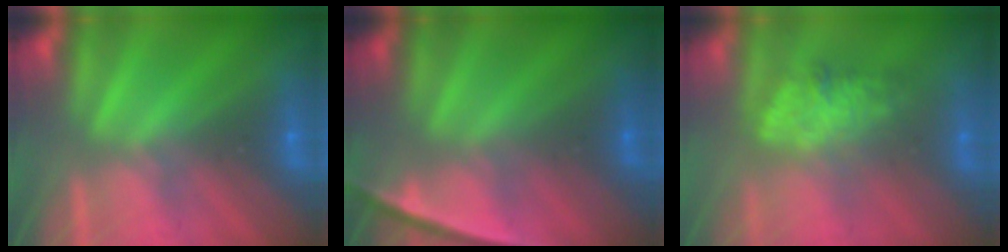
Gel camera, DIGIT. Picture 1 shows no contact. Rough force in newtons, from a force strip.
{"total": 2.4}
{"total": 2.7}